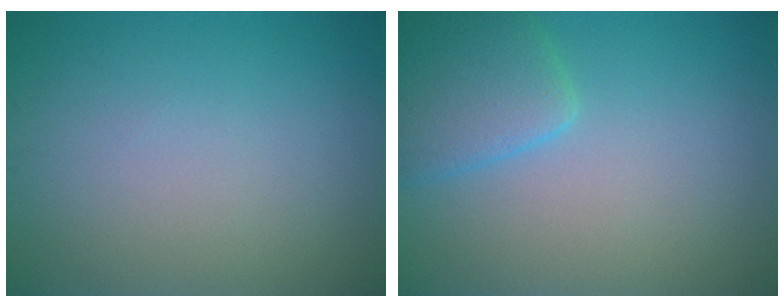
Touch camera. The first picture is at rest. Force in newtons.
{"total": 3.8, "press": 3.8, "slide": 0.3}